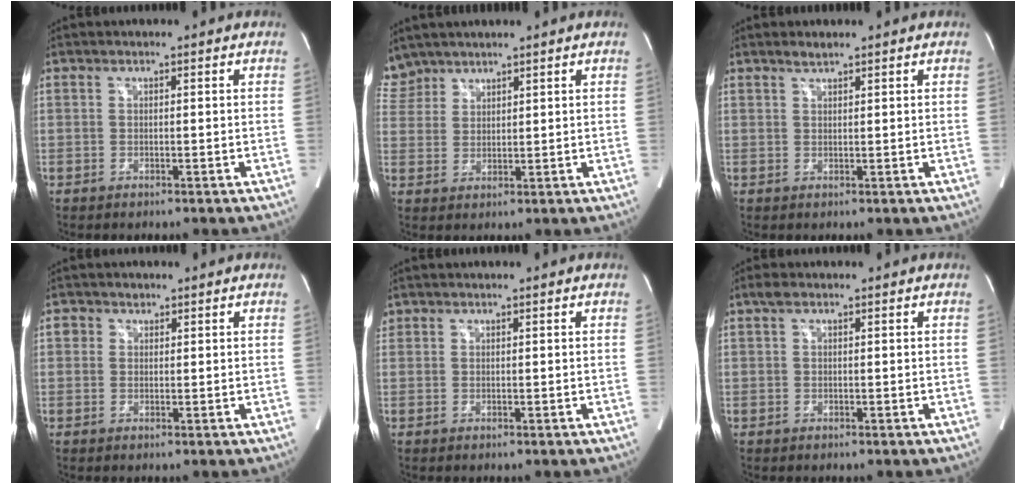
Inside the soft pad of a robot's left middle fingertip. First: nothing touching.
{"total": 4.9, "force": [4.4, 2.1, -0.3], "torque": [0.006, 0.012, 0.096]}
{"total": 1.2, "force": [1.2, 0.1, 0.4], "torque": [-0.013, 0.001, 0.025]}
{"total": 1.7, "force": [0.8, 1.5, 0.2], "torque": [0.006, -0.001, 0.008]}
{"total": 0.8, "force": [0.5, 0.6, 0.0], "torque": [0.003, 0.010, 0.009]}
{"total": 1.1, "force": [0.6, 0.7, 0.6], "torque": [-0.014, 0.011, 0.011]}